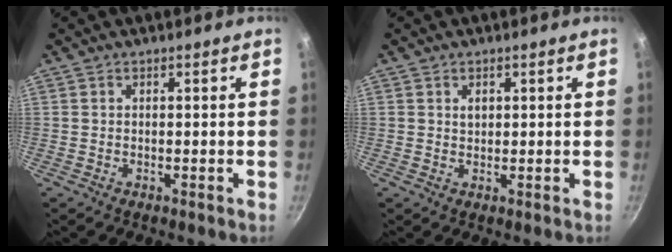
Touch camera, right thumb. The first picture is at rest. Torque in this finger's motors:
{"motor_torque": [-0.43, 0.65, 0.79, 0.16, -0.02]}